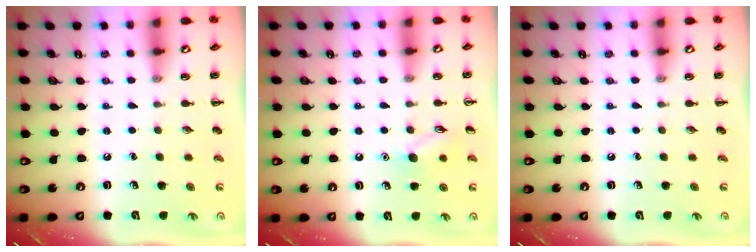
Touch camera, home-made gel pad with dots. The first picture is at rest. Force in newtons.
{"total": 8.3, "press": 8.3, "slide": 0.8}
{"total": 0.0}